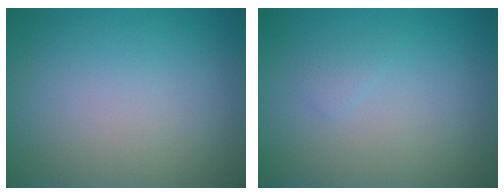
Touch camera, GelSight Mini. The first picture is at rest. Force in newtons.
{"total": 0.7, "press": 0.7, "slide": 0.1}